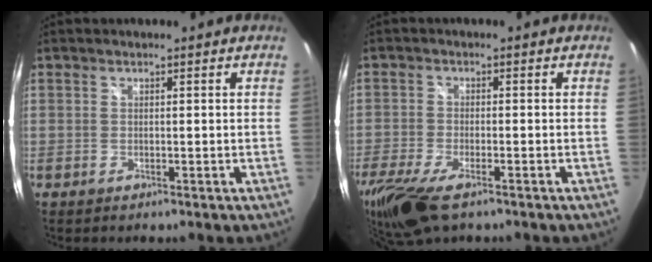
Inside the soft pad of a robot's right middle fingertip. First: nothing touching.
{"total": 13.2, "force": [-8.9, 4.8, 8.5], "torque": [-0.206, -0.053, -0.163]}